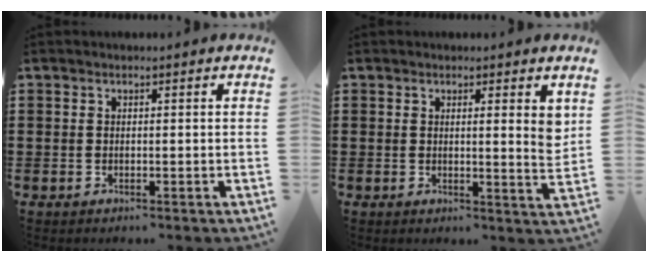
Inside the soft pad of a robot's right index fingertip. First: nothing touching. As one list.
[{"total": 3.1, "force": [1.3, 0.2, 2.8], "torque": [-0.032, -0.010, 0.017]}]